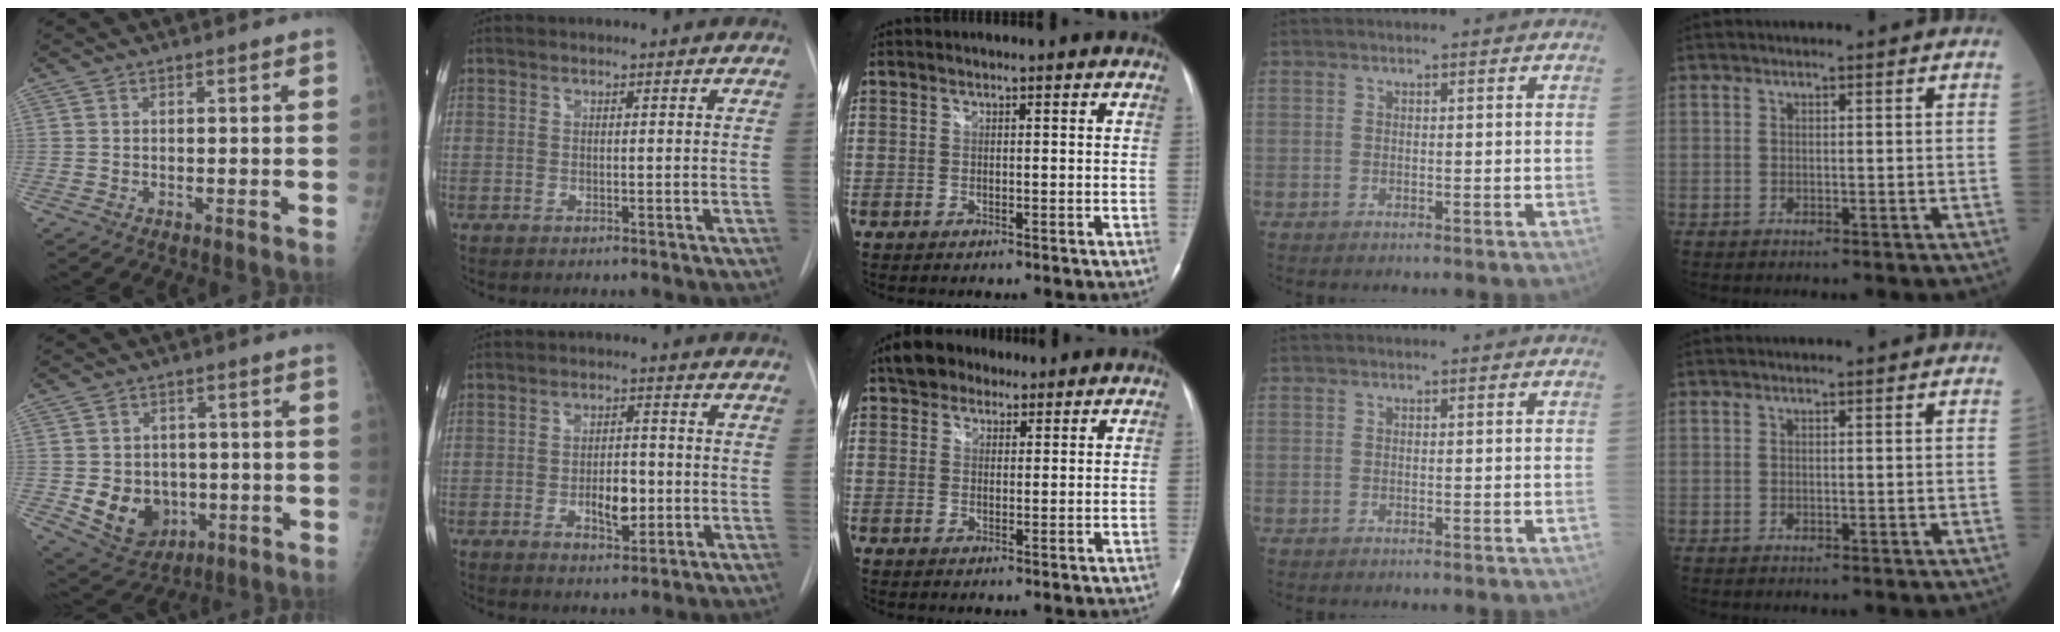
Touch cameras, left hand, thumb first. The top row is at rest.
{"thumb": {"total": 10.3, "force": [-2.1, 8.6, 5.2], "torque": [-0.053, 0.002, -0.014]}, "index": {"total": 5.3, "force": [-1.3, 2.4, 4.6], "torque": [-0.071, 0.002, -0.015]}, "middle": {"total": 5.3, "force": [3.8, 3.3, 1.6], "torque": [-0.034, 0.023, 0.070]}}